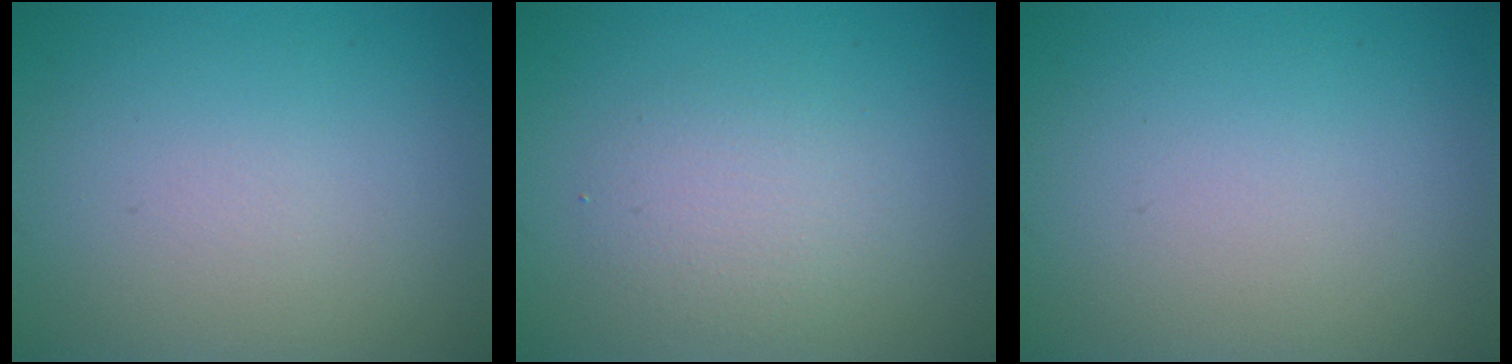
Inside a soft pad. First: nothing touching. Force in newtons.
{"total": 2.3, "press": 2.3, "slide": 0.2}
{"total": 0.0}